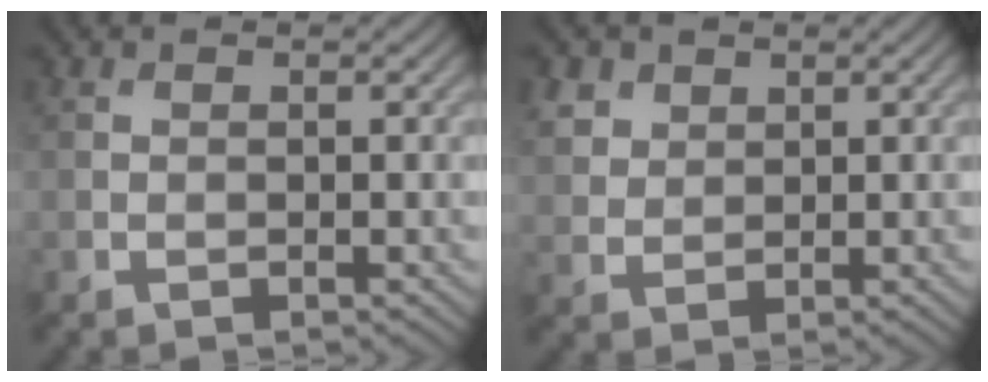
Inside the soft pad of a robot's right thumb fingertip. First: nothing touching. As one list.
[{"total": 3.5, "force": [2.1, 2.6, 1.2], "torque": [-0.045, -0.003, 0.052]}]